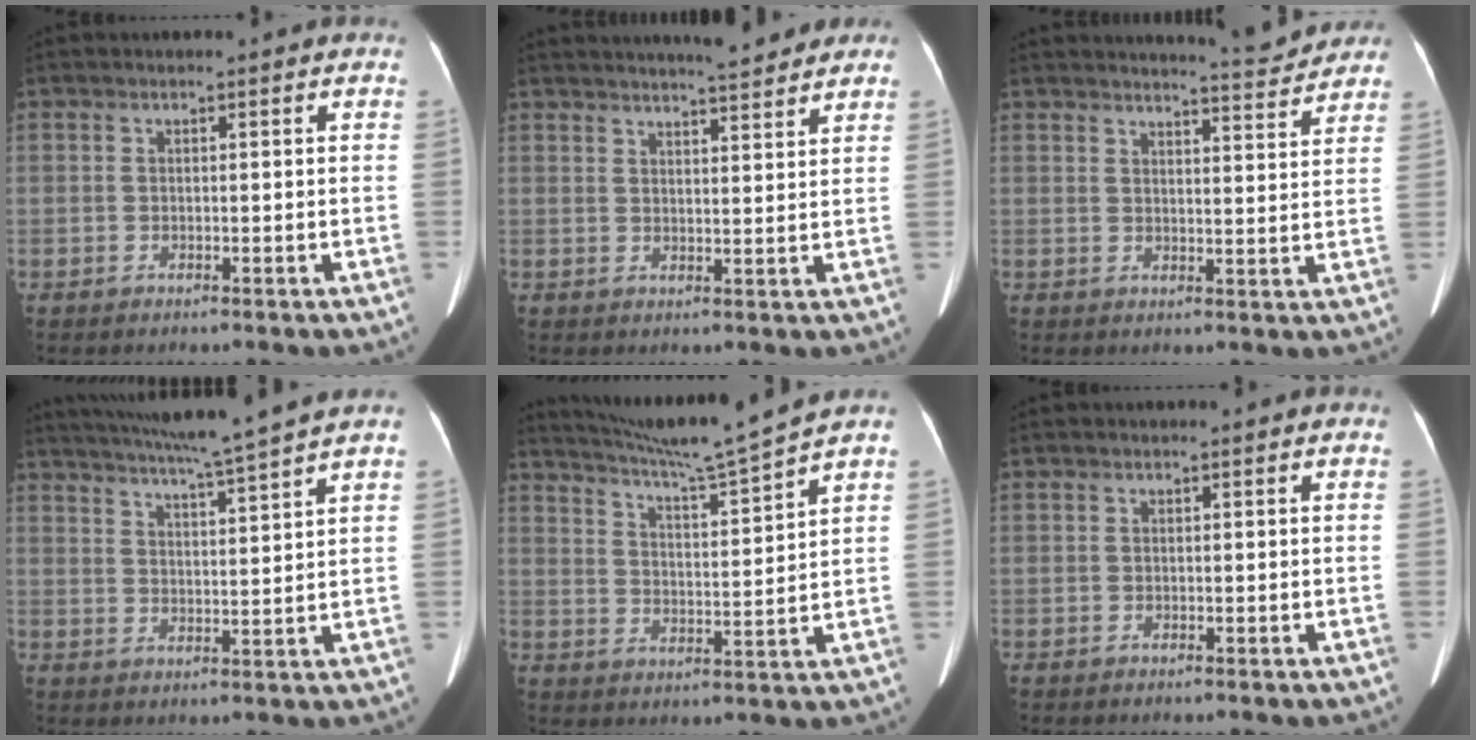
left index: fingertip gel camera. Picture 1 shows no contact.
{"total": 10.1, "force": [9.1, 0.9, 4.1], "torque": [-0.056, 0.008, 0.113]}
{"total": 6.9, "force": [6.8, 0.0, 1.0], "torque": [-0.023, -0.011, 0.080]}
{"total": 12.3, "force": [10.8, -2.0, 5.6], "torque": [-0.100, -0.006, 0.162]}
{"total": 11.3, "force": [10.3, -2.7, 3.8], "torque": [-0.073, -0.025, 0.172]}
{"total": 0.0}